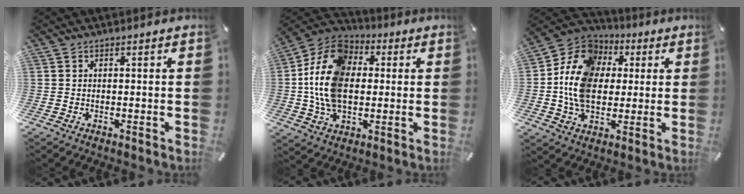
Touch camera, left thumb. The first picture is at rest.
{"total": 15.9, "force": [-0.4, 11.8, 10.7], "torque": [-0.250, 0.013, -0.014]}
{"total": 15.1, "force": [0.4, 12.2, 8.9], "torque": [-0.201, 0.017, 0.003]}